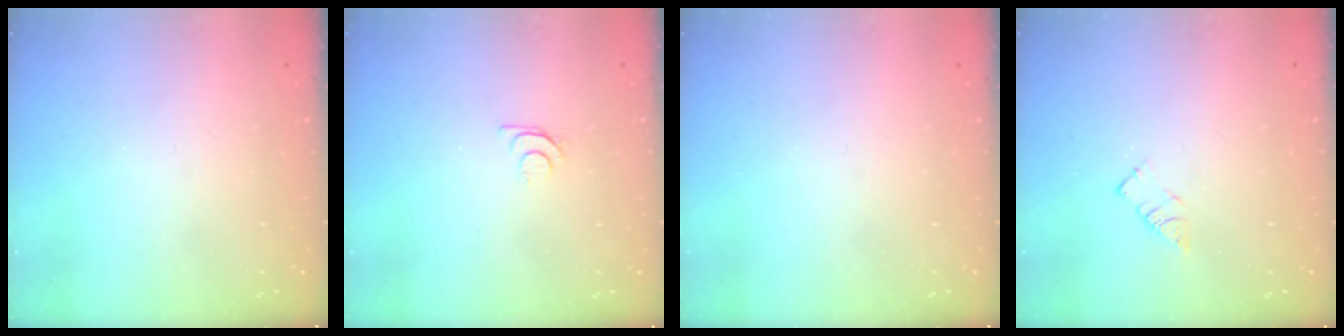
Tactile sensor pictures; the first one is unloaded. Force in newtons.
{"total": 4.3, "press": 4.2, "slide": 0.5}
{"total": 0.0}
{"total": 3.6, "press": 3.6, "slide": 0.4}